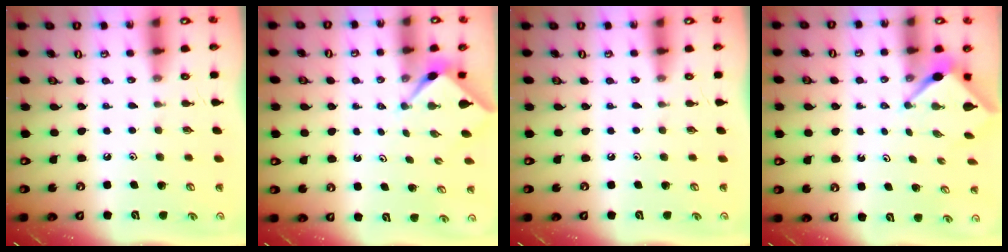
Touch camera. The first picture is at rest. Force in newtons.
{"total": 2.3, "press": 2.2, "slide": 0.3}
{"total": 0.0}
{"total": 2.9, "press": 2.9, "slide": 0.3}